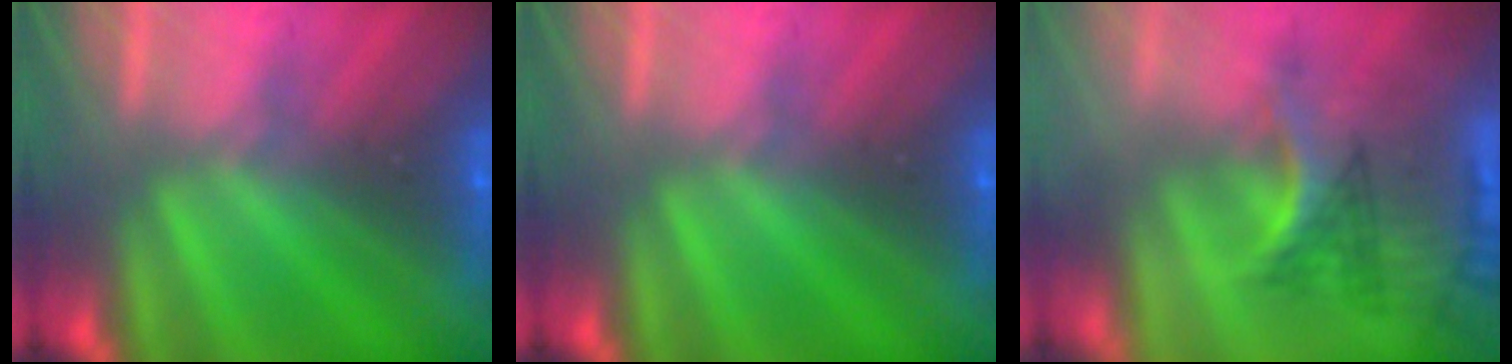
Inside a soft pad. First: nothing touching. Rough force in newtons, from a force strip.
{"total": 0.0}
{"total": 2.9}